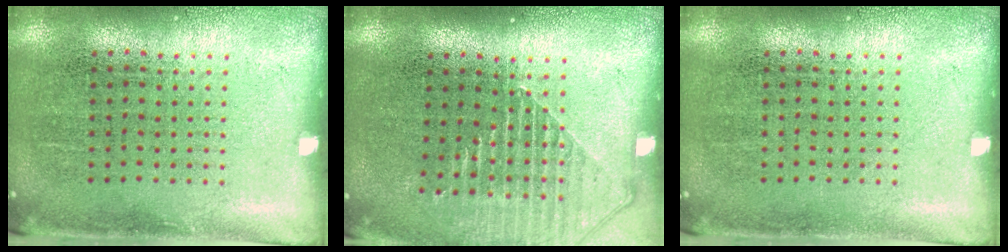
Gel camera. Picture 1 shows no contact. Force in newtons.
{"total": 1.4, "press": 1.3, "slide": 0.5}
{"total": 0.0}